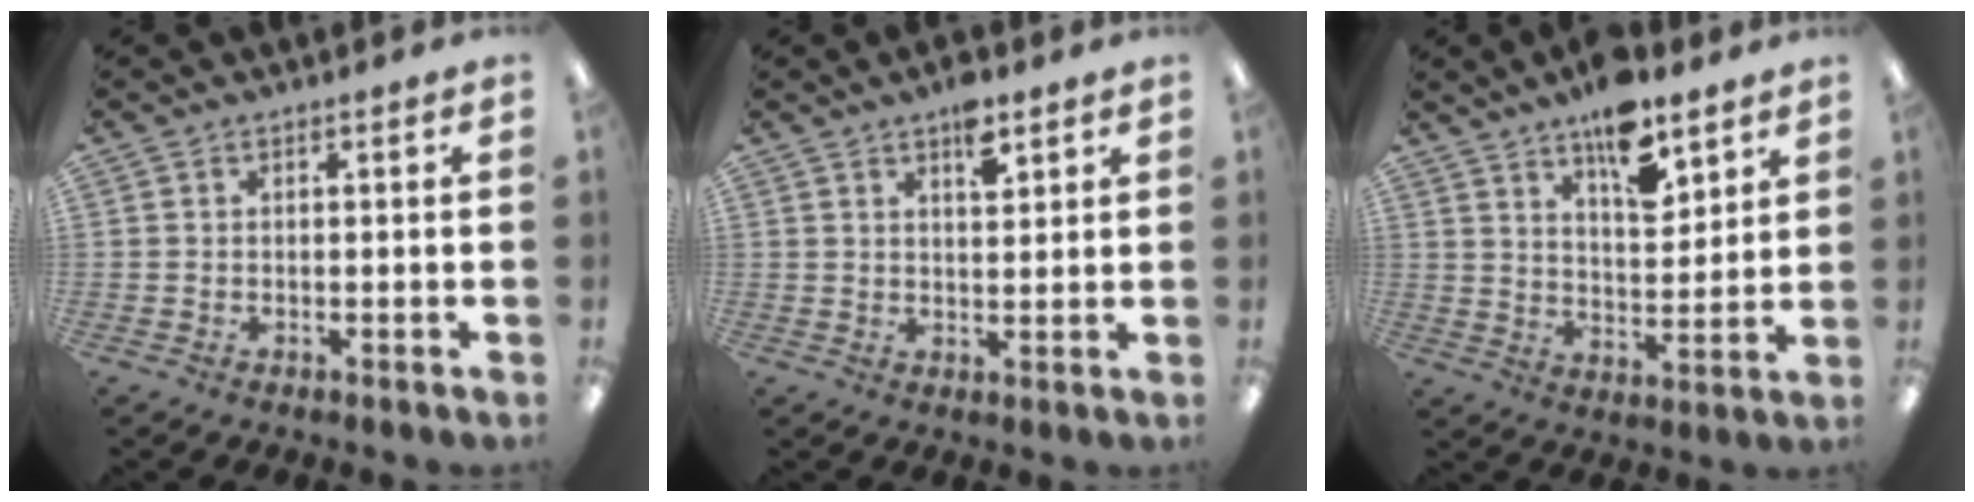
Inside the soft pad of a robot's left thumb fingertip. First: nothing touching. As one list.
[{"total": 6.0, "force": [4.0, 2.5, 3.7], "torque": [-0.041, -0.023, 0.063]}, {"total": 12.5, "force": [9.1, 4.8, 7.2], "torque": [-0.107, -0.051, 0.156]}]